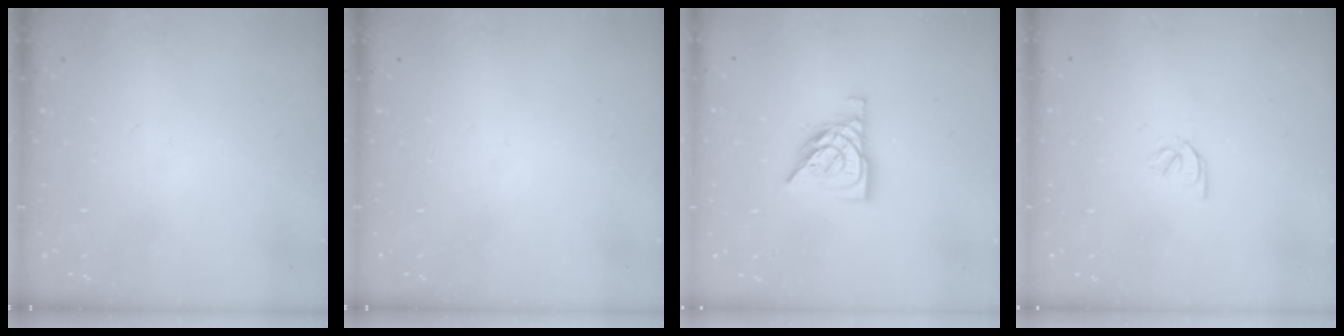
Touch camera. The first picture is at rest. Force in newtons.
{"total": 0.0}
{"total": 10.3, "press": 10.2, "slide": 0.8}
{"total": 1.9, "press": 1.9, "slide": 0.3}